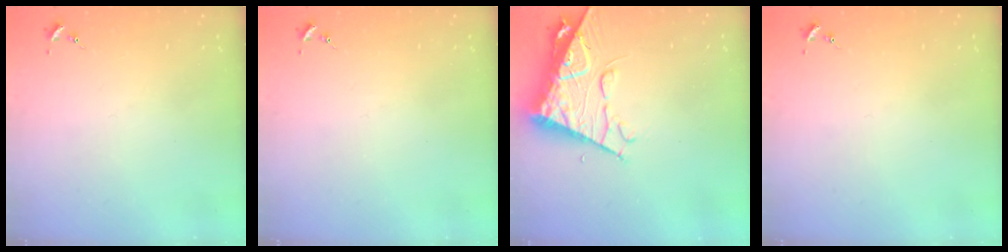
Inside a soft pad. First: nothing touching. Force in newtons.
{"total": 0.0}
{"total": 12.6, "press": 12.5, "slide": 1.4}
{"total": 0.0}